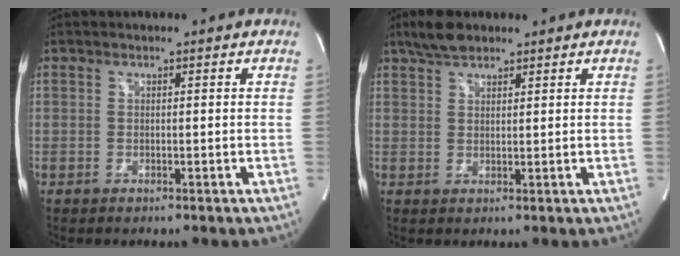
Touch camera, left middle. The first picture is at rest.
{"total": 4.3, "force": [3.4, 1.6, 2.1], "torque": [-0.052, 0.013, 0.067]}